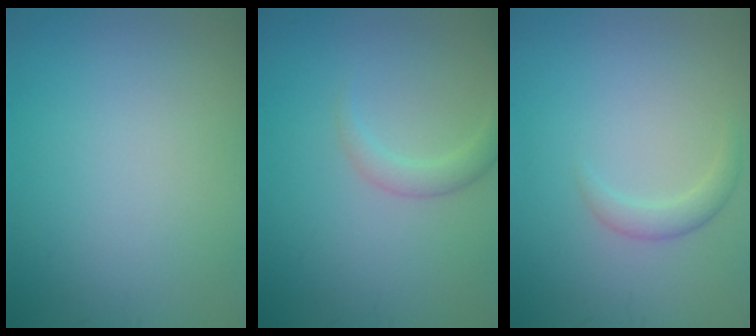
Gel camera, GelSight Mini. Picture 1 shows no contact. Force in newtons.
{"total": 2.0, "press": 2.0, "slide": 0.0}
{"total": 1.6, "press": 1.6, "slide": 0.1}